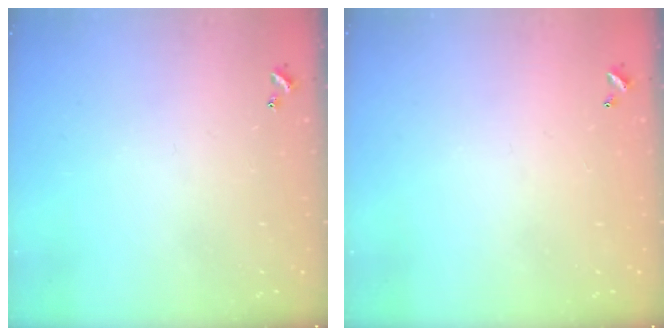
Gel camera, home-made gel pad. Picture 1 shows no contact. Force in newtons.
{"total": 2.9, "press": 2.9, "slide": 0.1}